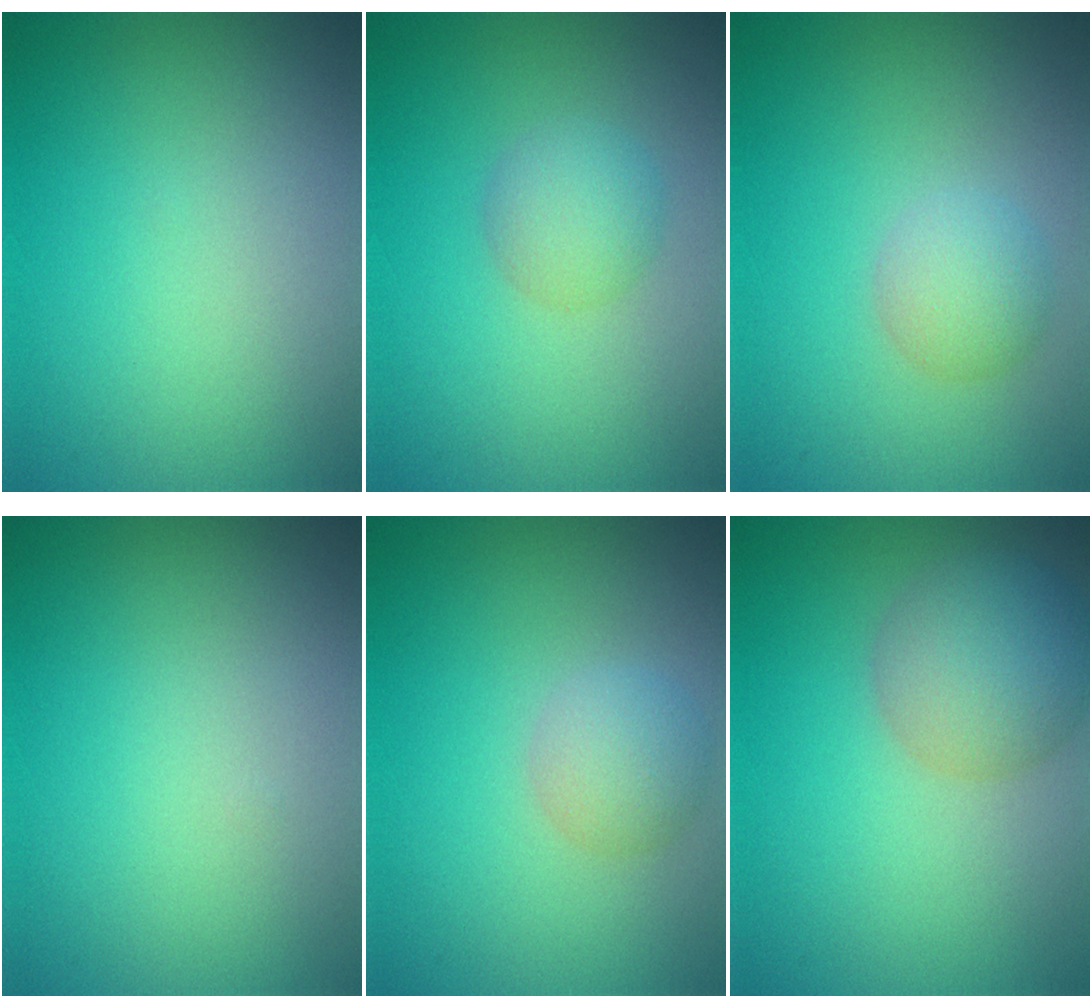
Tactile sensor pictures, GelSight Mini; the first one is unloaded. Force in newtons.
{"total": 2.4, "press": 2.4, "slide": 0.1}
{"total": 2.3, "press": 2.3, "slide": 0.0}
{"total": 0.0}
{"total": 2.3, "press": 2.3, "slide": 0.1}
{"total": 4.8, "press": 4.8, "slide": 0.1}